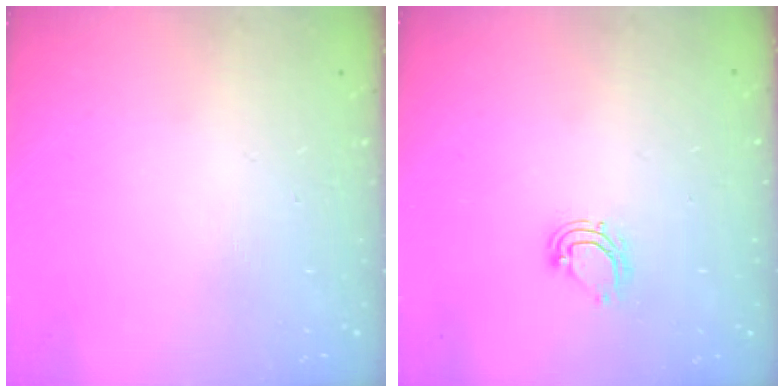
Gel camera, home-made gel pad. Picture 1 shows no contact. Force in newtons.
{"total": 6.3, "press": 6.3, "slide": 0.4}